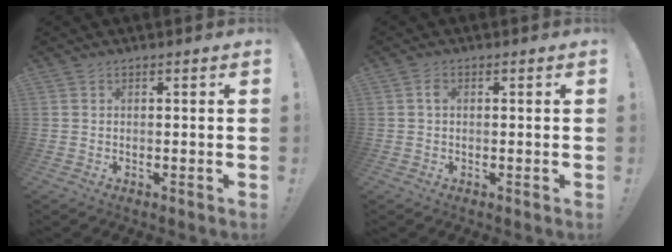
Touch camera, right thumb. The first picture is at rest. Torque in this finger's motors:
{"motor_torque": [0.00, 0.08, 0.25, -0.04, 0.00]}